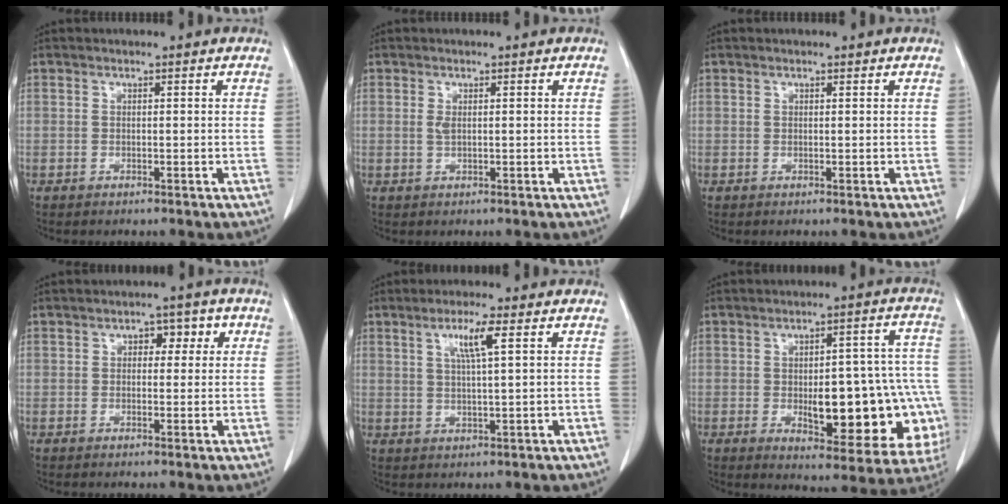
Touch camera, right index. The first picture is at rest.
{"total": 1.4, "force": [0.1, 0.7, 1.2], "torque": [-0.028, 0.000, 0.003]}
{"total": 0.0}
{"total": 4.6, "force": [1.3, 2.8, 3.4], "torque": [-0.049, 0.027, 0.020]}
{"total": 5.3, "force": [2.1, 0.4, 4.9], "torque": [-0.091, 0.002, 0.040]}
{"total": 21.2, "force": [-4.5, 7.7, 19.3], "torque": [-0.166, 0.034, -0.032]}